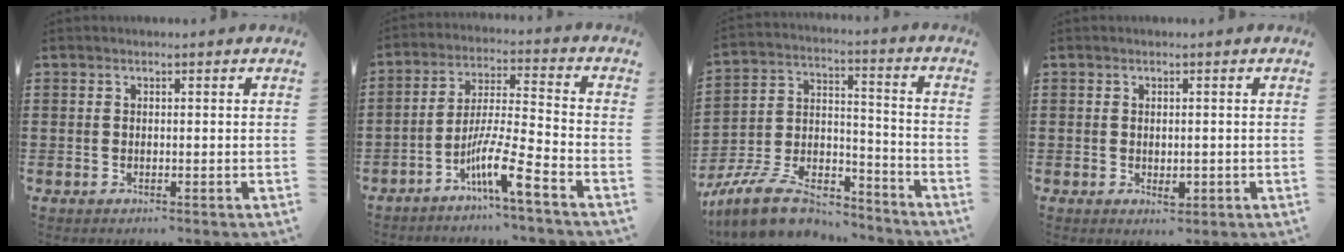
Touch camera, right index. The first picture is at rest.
{"total": 9.0, "force": [-5.8, 0.4, 6.9], "torque": [-0.140, -0.008, -0.110]}
{"total": 11.8, "force": [-10.1, 3.3, 5.3], "torque": [-0.109, 0.032, -0.196]}
{"total": 1.8, "force": [-0.3, 1.1, 1.4], "torque": [-0.018, -0.002, -0.006]}